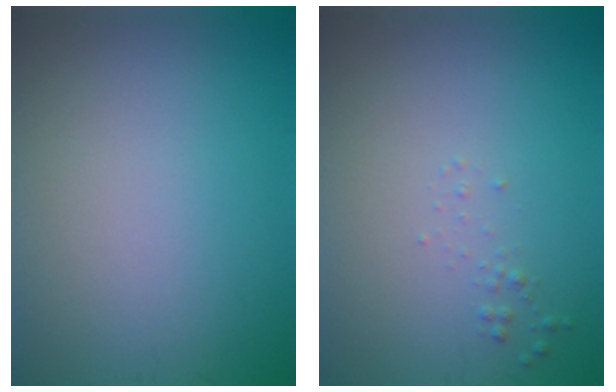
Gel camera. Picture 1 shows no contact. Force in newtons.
{"total": 0.6, "press": 0.6, "slide": 0.0}